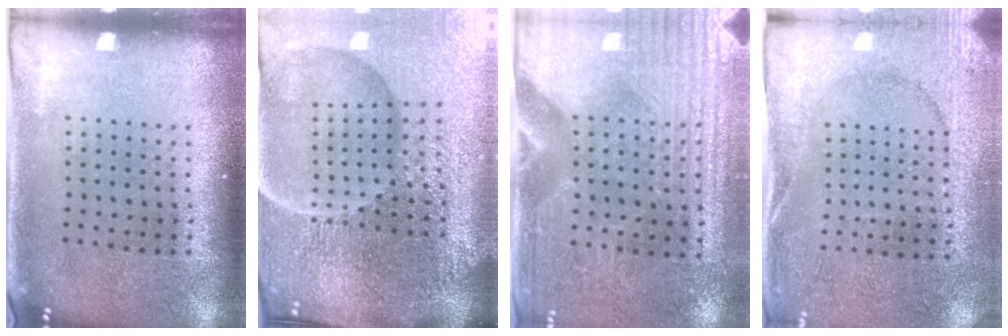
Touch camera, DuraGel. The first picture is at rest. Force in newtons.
{"total": 7.3, "press": 6.4, "slide": 3.5}
{"total": 3.6, "press": 3.3, "slide": 1.3}
{"total": 2.6, "press": 2.6, "slide": 0.4}